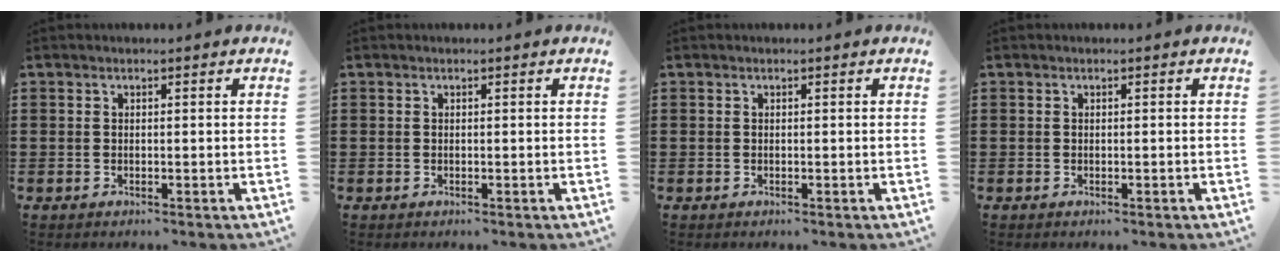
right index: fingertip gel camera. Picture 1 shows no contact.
{"total": 0.0}
{"total": 0.0}
{"total": 0.0}